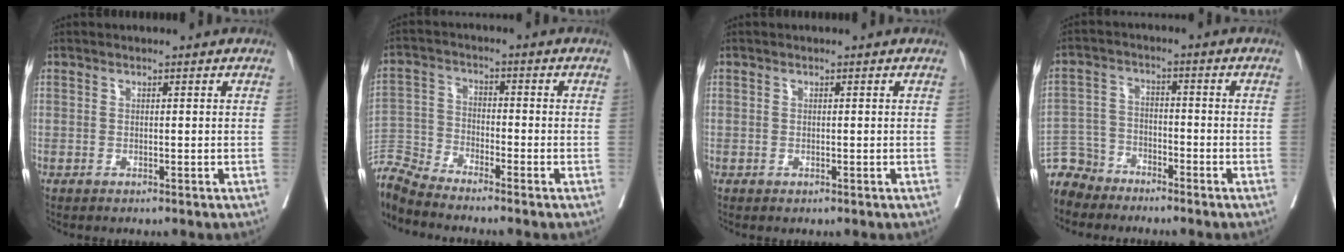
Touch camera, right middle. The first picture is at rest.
{"total": 8.5, "force": [-8.4, -0.7, 1.5], "torque": [-0.038, 0.003, -0.167]}
{"total": 0.8, "force": [-0.1, 0.8, -0.1], "torque": [0.009, 0.008, -0.004]}
{"total": 6.8, "force": [-6.1, 2.9, -0.5], "torque": [0.012, 0.003, -0.124]}